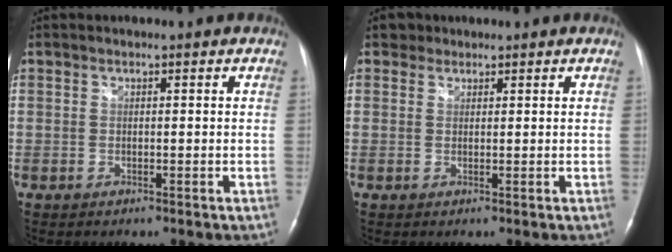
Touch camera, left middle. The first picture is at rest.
{"total": 1.5, "force": [1.0, 1.1, -0.2], "torque": [0.011, 0.004, 0.007]}